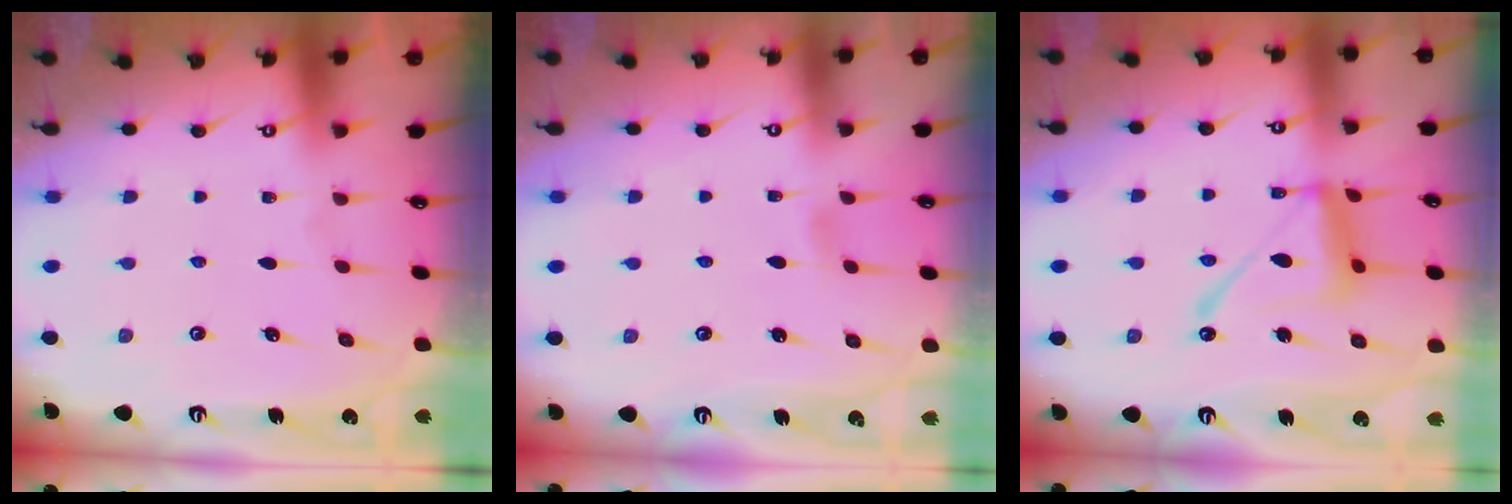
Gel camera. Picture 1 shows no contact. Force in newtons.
{"total": 2.9, "press": 2.9, "slide": 0.4}
{"total": 13.5, "press": 13.4, "slide": 1.1}